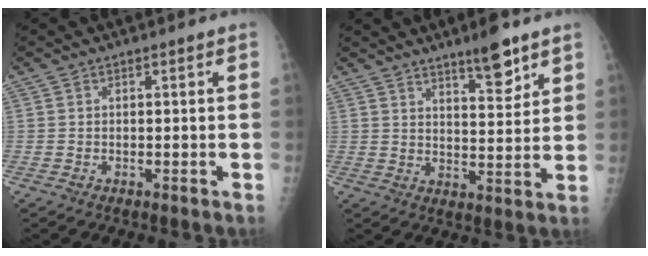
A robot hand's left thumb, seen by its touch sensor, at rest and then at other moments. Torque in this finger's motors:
{"motor_torque": [0.12, -0.04, -0.05, -0.21, 0.15]}